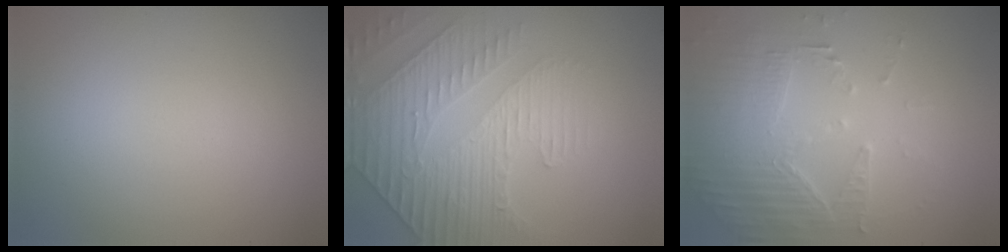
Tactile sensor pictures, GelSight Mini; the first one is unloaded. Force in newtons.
{"total": 4.0, "press": 3.8, "slide": 1.2}
{"total": 3.9, "press": 3.7, "slide": 1.4}